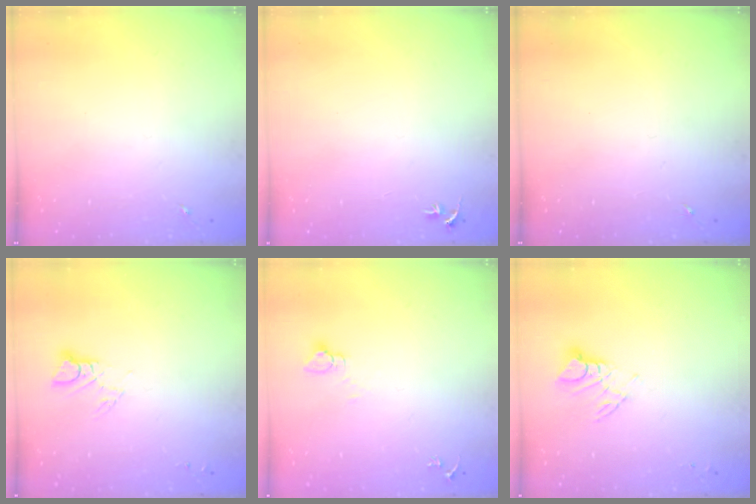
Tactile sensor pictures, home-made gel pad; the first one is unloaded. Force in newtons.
{"total": 2.7, "press": 2.7, "slide": 0.3}
{"total": 0.0}
{"total": 3.6, "press": 3.6, "slide": 0.2}
{"total": 2.7, "press": 2.7, "slide": 0.2}
{"total": 6.2, "press": 6.1, "slide": 0.4}